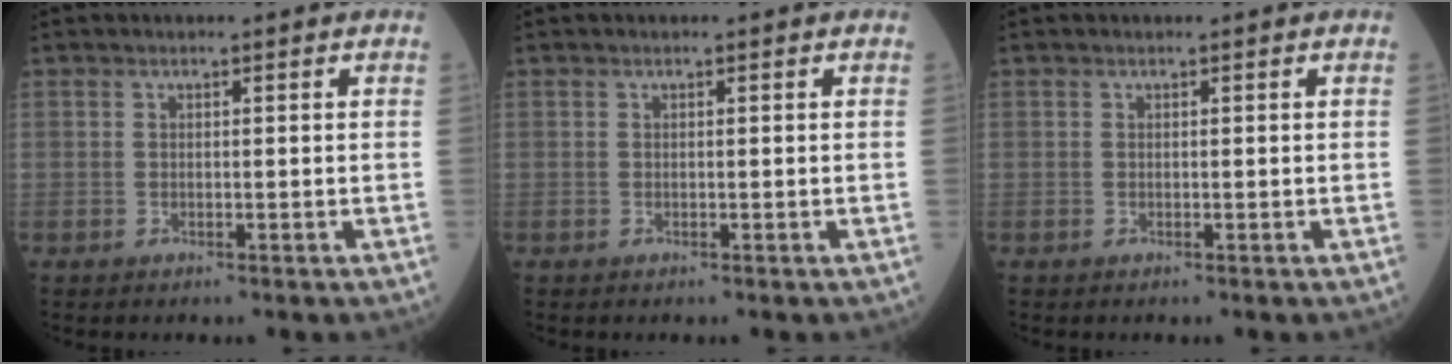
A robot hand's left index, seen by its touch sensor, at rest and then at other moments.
{"total": 0.0}
{"total": 0.0}